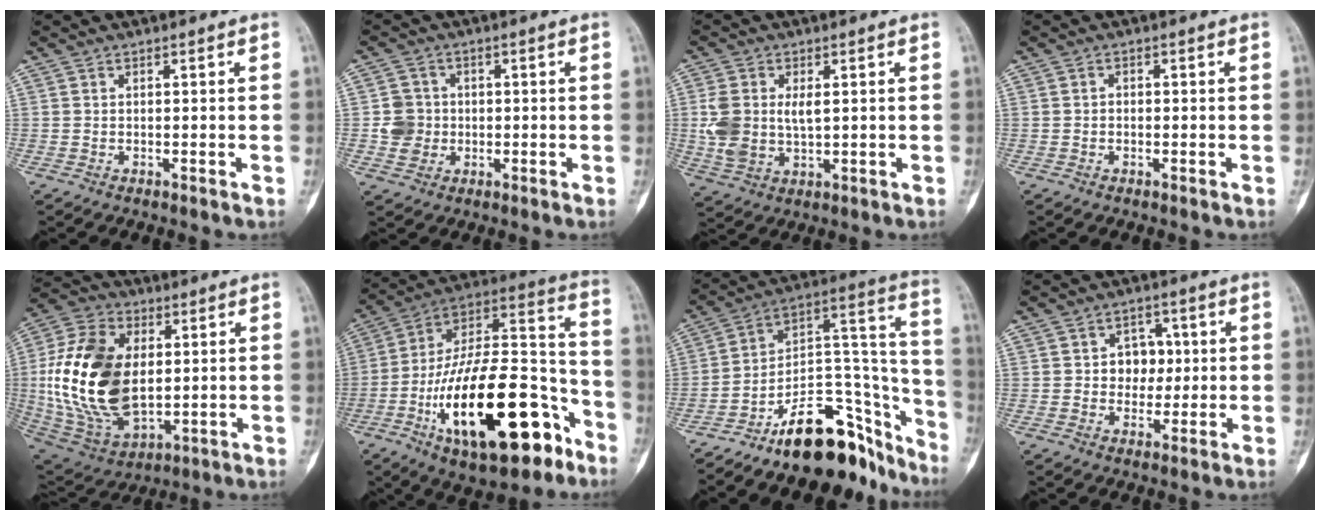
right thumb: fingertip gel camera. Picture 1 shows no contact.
{"total": 5.1, "force": [-0.3, 4.9, 1.4], "torque": [-0.004, 0.007, -0.006]}
{"total": 9.2, "force": [1.0, 5.7, 7.1], "torque": [-0.148, -0.001, 0.031]}
{"total": 0.7, "force": [-0.2, 0.6, 0.4], "torque": [-0.002, 0.003, -0.007]}
{"total": 23.5, "force": [1.5, 14.5, 18.5], "torque": [-0.353, -0.012, 0.038]}
{"total": 31.4, "force": [-13.4, 13.1, 25.2], "torque": [-0.418, 0.072, -0.209]}
{"total": 22.9, "force": [-17.1, 9.5, 12.0], "torque": [-0.105, 0.151, -0.275]}
{"total": 8.0, "force": [0.6, 6.7, 4.3], "torque": [-0.009, 0.009, 0.005]}